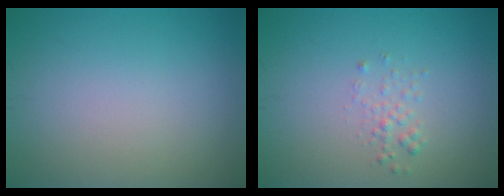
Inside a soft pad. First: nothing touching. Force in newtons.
{"total": 1.1, "press": 1.1, "slide": 0.1}